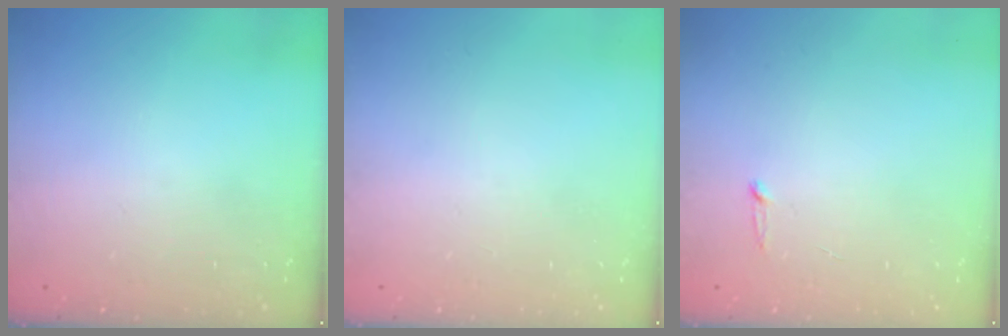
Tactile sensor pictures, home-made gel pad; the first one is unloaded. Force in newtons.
{"total": 0.0}
{"total": 2.5, "press": 2.5, "slide": 0.2}